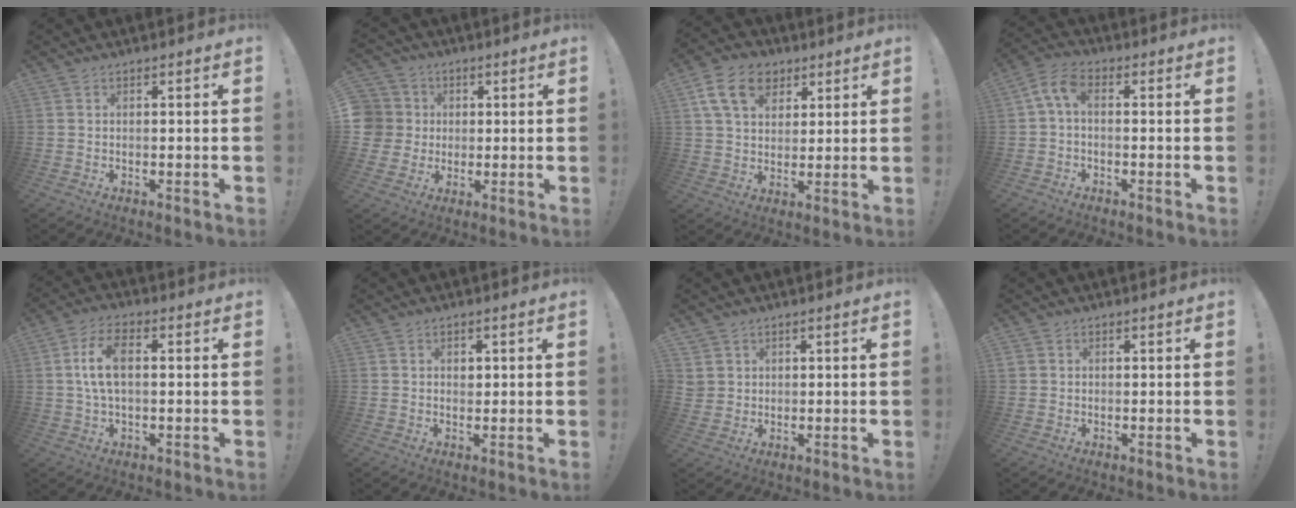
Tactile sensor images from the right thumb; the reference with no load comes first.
{"total": 8.5, "force": [0.8, 8.2, 2.0], "torque": [-0.035, 0.000, 0.019]}
{"total": 13.7, "force": [6.3, 9.7, 7.3], "torque": [-0.115, -0.018, 0.123]}
{"total": 5.5, "force": [0.4, 2.7, 4.8], "torque": [-0.109, 0.002, 0.009]}
{"total": 8.8, "force": [1.1, 4.4, 7.5], "torque": [-0.147, 0.002, 0.018]}
{"total": 1.3, "force": [0.4, 1.1, 0.4], "torque": [0.003, -0.003, 0.004]}
{"total": 3.0, "force": [1.5, 2.5, 0.4], "torque": [-0.001, -0.008, 0.029]}
{"total": 1.1, "force": [0.3, 1.1, 0.0], "torque": [0.002, 0.003, 0.006]}